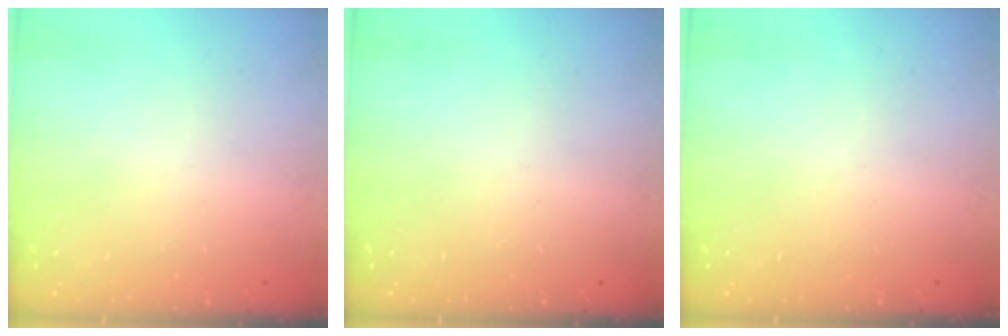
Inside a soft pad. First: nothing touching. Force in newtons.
{"total": 0.0}
{"total": 0.0}